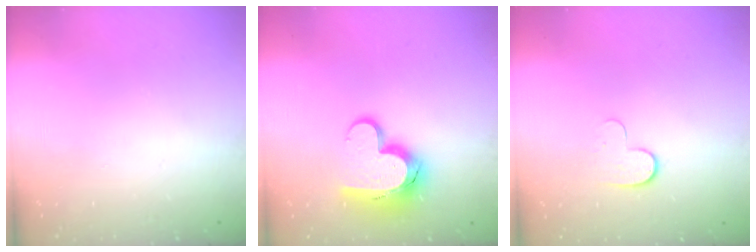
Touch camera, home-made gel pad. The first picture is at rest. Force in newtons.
{"total": 13.6, "press": 13.5, "slide": 1.3}
{"total": 5.4, "press": 5.3, "slide": 1.2}